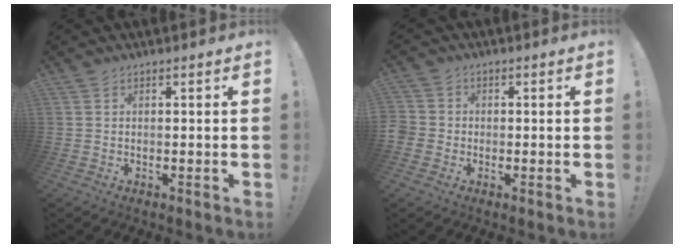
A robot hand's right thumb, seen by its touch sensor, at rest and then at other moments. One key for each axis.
{"total": 3.4, "fx": -1.0, "fy": 3.1, "fz": 1.0, "tx": -0.027, "ty": 0.009, "tz": -0.019}